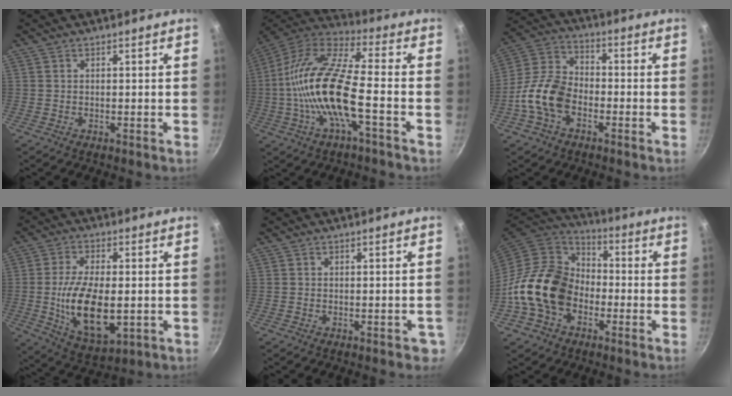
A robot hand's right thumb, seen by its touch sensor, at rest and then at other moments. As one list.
[{"total": 18.8, "force": [-3.8, 6.0, 17.4], "torque": [-0.337, 0.038, -0.091]}, {"total": 11.7, "force": [-4.1, 7.7, 7.8], "torque": [-0.131, 0.039, -0.097]}, {"total": 13.4, "force": [-1.5, 6.6, 11.6], "torque": [-0.207, -0.008, -0.019]}, {"total": 3.1, "force": [-1.4, 1.6, 2.3], "torque": [-0.015, 0.012, -0.011]}, {"total": 17.1, "force": [-4.4, 13.1, 10.1], "torque": [-0.146, 0.046, -0.096]}]